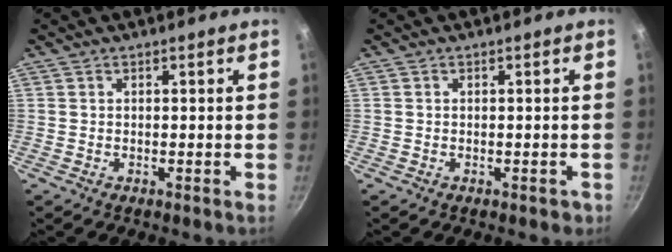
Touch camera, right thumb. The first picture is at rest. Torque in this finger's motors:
{"motor_torque": [0.08, 0.48, -0.15, 0.08, -0.01]}